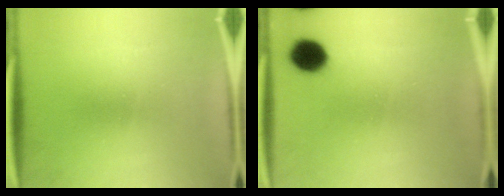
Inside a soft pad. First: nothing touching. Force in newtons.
{"total": 8.7}